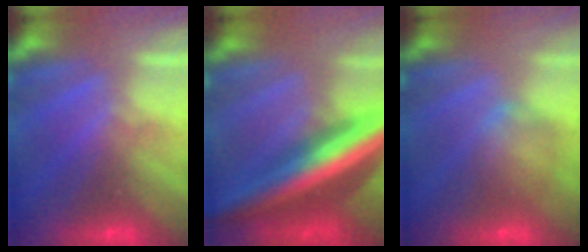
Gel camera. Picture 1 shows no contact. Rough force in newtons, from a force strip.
{"total": 5.6}
{"total": 5.5}